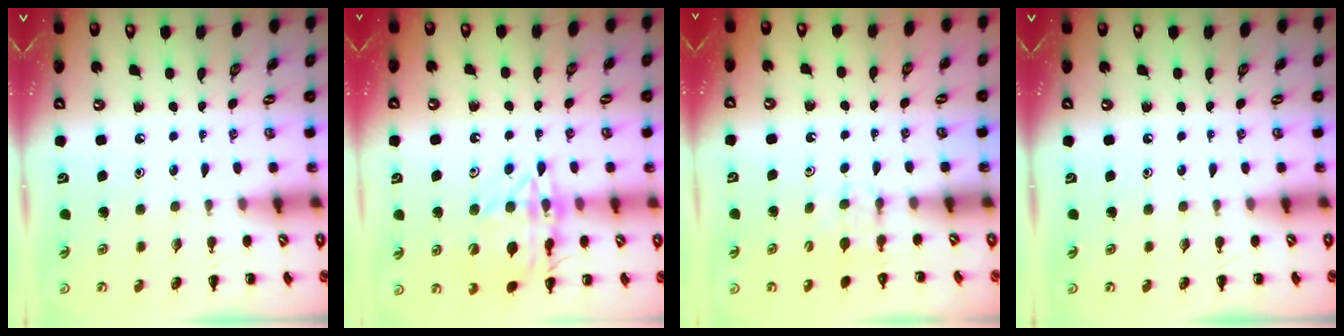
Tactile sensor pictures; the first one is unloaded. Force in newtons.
{"total": 15.7, "press": 15.6, "slide": 1.0}
{"total": 3.3, "press": 3.1, "slide": 1.1}
{"total": 0.0}